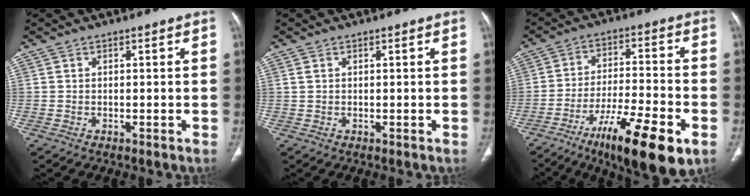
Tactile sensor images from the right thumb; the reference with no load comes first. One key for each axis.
{"total": 0.8, "fx": 0.4, "fy": 0.5, "fz": 0.5, "tx": -0.013, "ty": 0.010, "tz": 0.012}
{"total": 17.4, "fx": -9.0, "fy": 4.3, "fz": 14.2, "tx": -0.231, "ty": 0.035, "tz": -0.141}